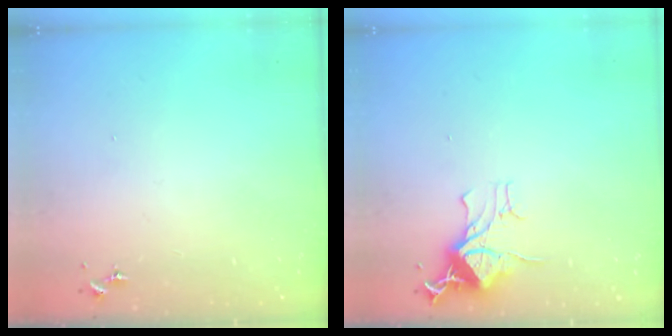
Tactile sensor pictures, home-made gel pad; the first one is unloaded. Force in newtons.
{"total": 11.3, "press": 11.3, "slide": 0.9}